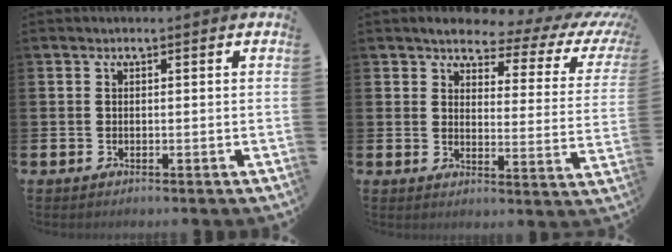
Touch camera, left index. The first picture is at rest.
{"total": 3.6, "force": [2.8, 1.5, 1.5], "torque": [-0.035, -0.031, 0.035]}